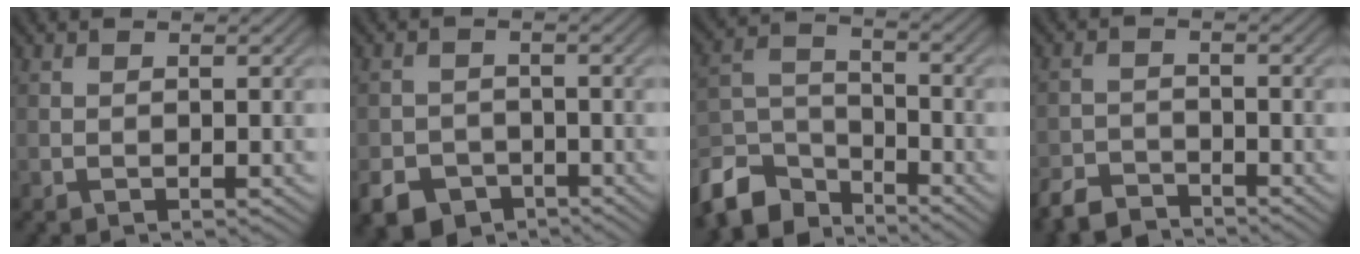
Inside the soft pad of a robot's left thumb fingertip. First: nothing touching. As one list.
[{"total": 5.5, "force": [-3.5, 3.8, 2.0], "torque": [-0.041, -0.008, -0.065]}, {"total": 9.9, "force": [-7.7, 4.7, 4.2], "torque": [-0.095, -0.007, -0.167]}, {"total": 4.5, "force": [-4.1, 1.5, 1.4], "torque": [-0.022, -0.007, -0.086]}]